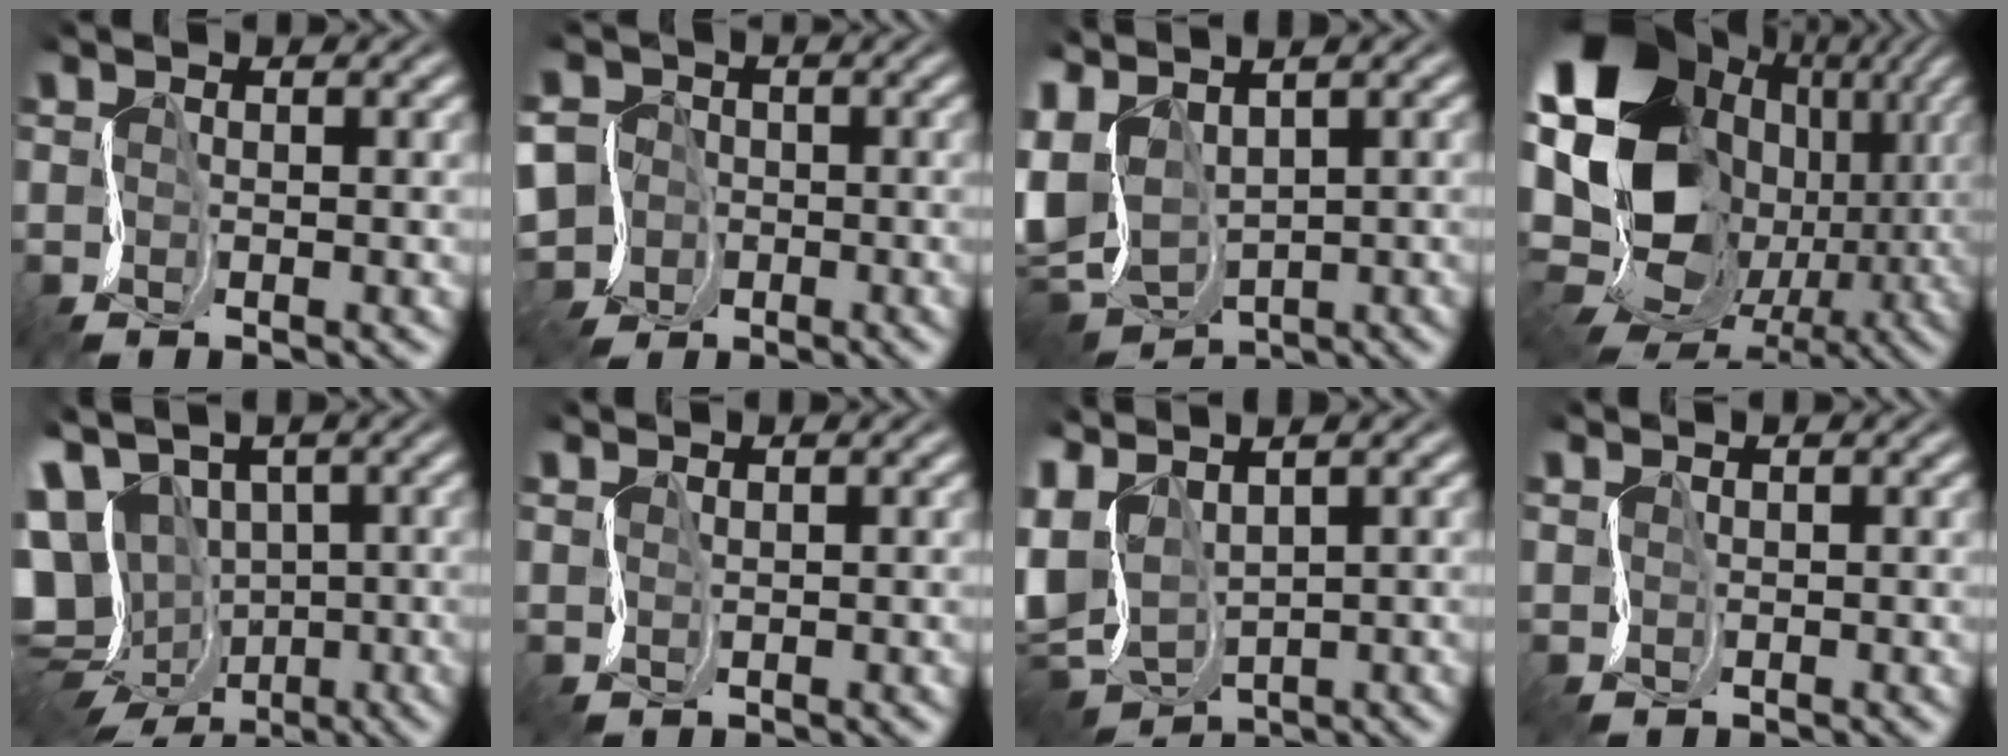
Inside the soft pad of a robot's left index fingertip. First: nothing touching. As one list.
[{"total": 9.8, "force": [-4.1, 8.6, 2.4], "torque": [-0.069, -0.014, -0.104]}, {"total": 9.1, "force": [0.0, 6.2, 6.7], "torque": [-0.168, -0.009, 0.028]}, {"total": 20.4, "force": [-0.4, 17.0, 11.3], "torque": [-0.195, -0.005, -0.028]}, {"total": 15.0, "force": [-1.9, 12.4, 8.3], "torque": [-0.170, -0.027, -0.016]}, {"total": 0.6, "force": [0.4, 0.5, 0.1], "torque": [0.001, 0.002, 0.022]}, {"total": 7.8, "force": [-0.2, 5.2, 5.8], "torque": [-0.147, -0.004, 0.025]}, {"total": 0.7, "force": [0.4, 0.4, -0.3], "torque": [0.008, 0.003, 0.017]}]